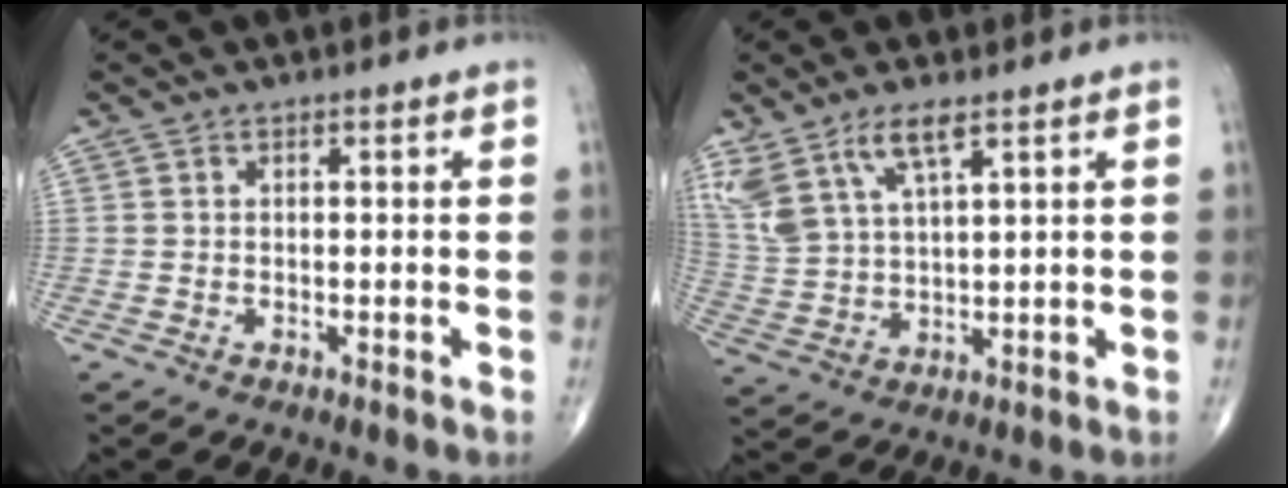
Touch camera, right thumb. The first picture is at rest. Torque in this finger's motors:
{"motor_torque": [0.09, 0.41, 0.98, 0.71, 0.08]}